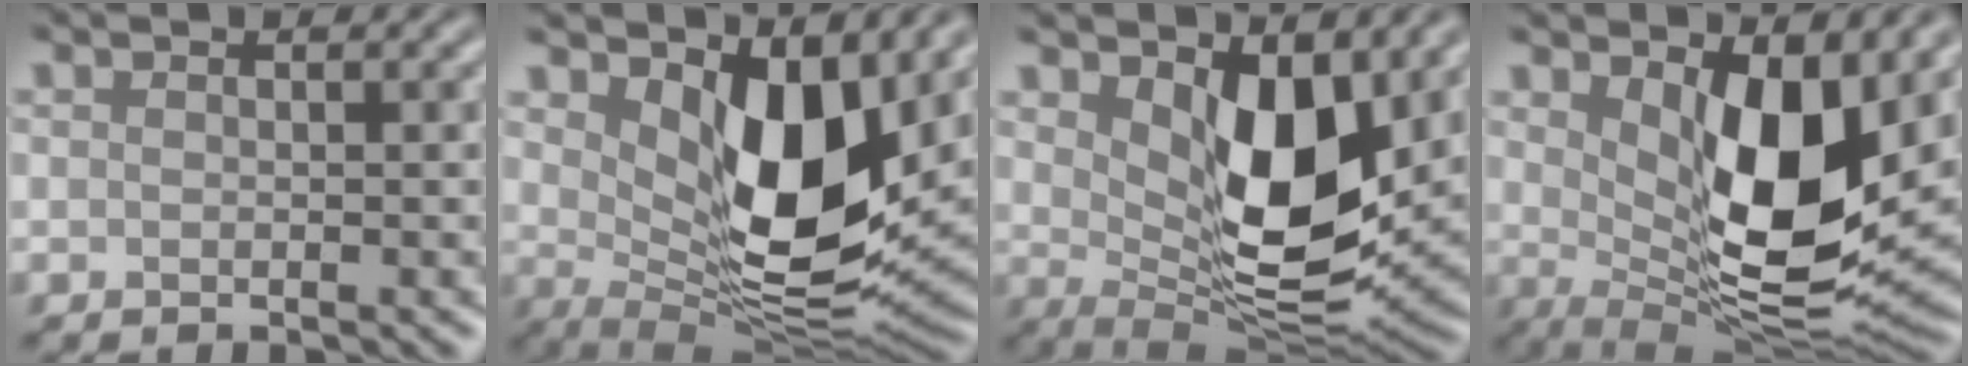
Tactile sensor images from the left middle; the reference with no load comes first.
{"total": 9.9, "force": [3.2, 4.6, 8.2], "torque": [-0.135, -0.026, 0.057]}
{"total": 8.7, "force": [2.8, 4.2, 7.2], "torque": [-0.121, -0.026, 0.050]}
{"total": 10.5, "force": [2.5, 4.5, 9.2], "torque": [-0.146, -0.022, 0.049]}